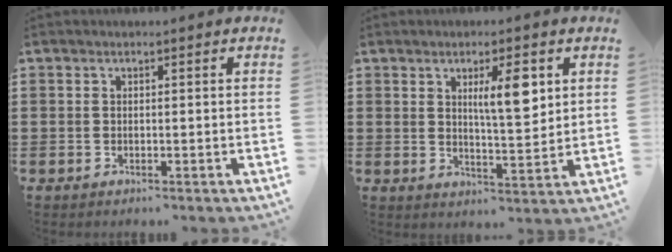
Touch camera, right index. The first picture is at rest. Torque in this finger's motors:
{"motor_torque": [0.60, 0.17, 0.29, 0.06]}